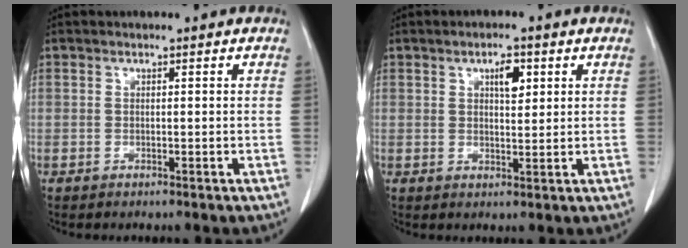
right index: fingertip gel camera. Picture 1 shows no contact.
{"total": 3.5, "force": [1.5, 1.3, 2.9], "torque": [-0.047, 0.000, 0.025]}